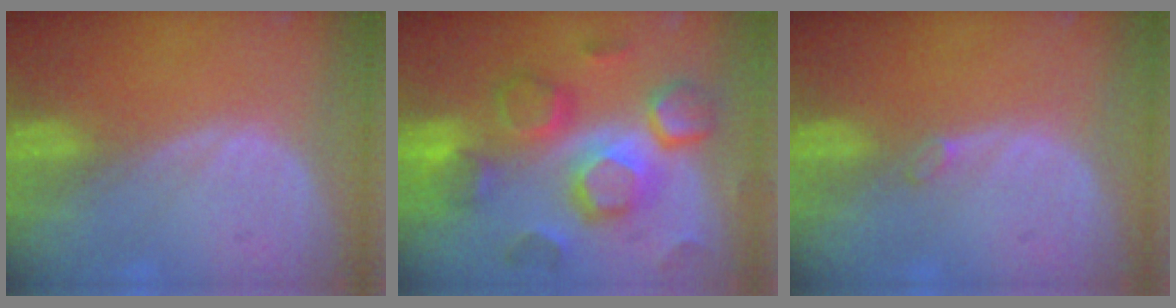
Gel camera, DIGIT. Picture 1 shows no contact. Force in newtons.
{"total": 11.8, "press": 11.7, "slide": 1.0}
{"total": 0.9, "press": 0.8, "slide": 0.2}